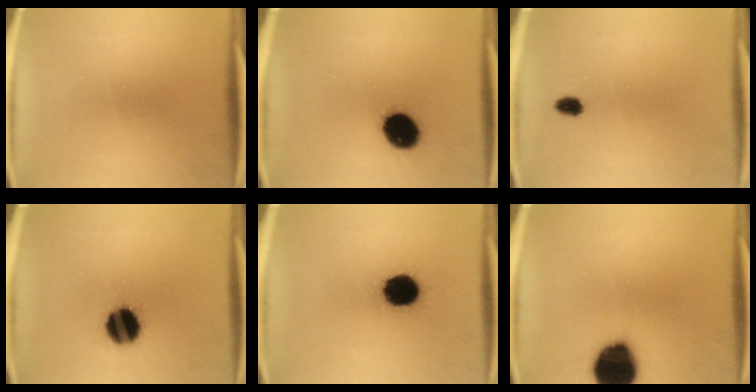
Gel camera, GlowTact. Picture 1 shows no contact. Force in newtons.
{"total": 11.9}
{"total": 2.2}
{"total": 12.2}
{"total": 12.6}
{"total": 17.1}